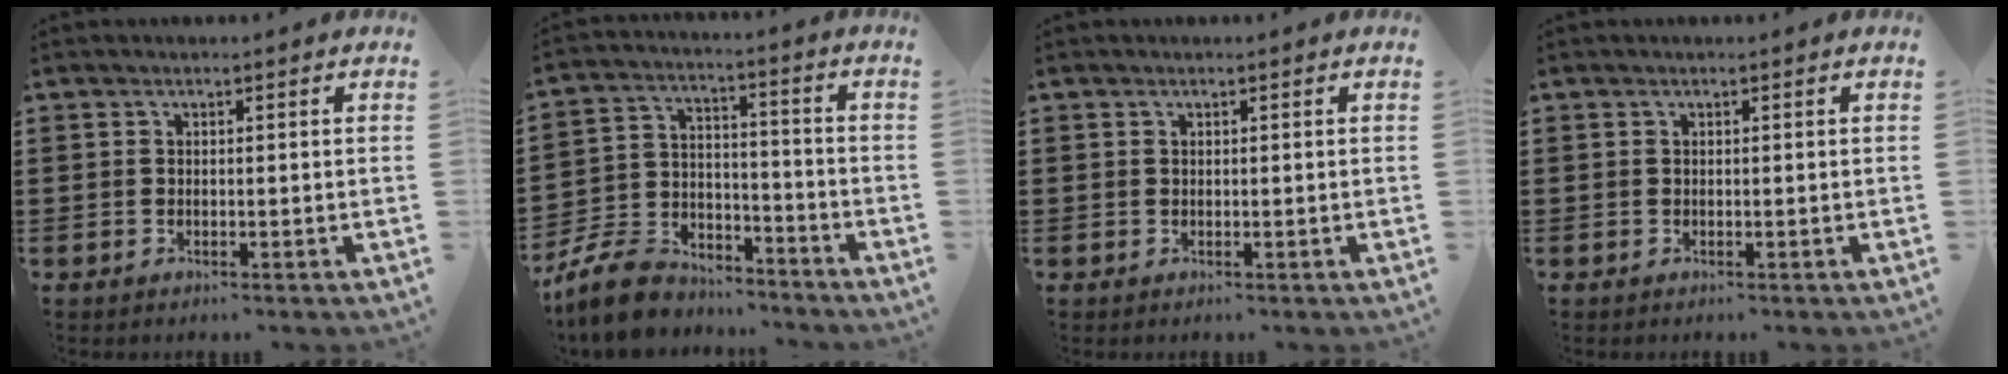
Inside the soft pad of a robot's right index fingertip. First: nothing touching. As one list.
[{"total": 9.2, "force": [-8.5, 2.7, 2.2], "torque": [-0.062, 0.020, -0.171]}, {"total": 0.0}, {"total": 0.0}]